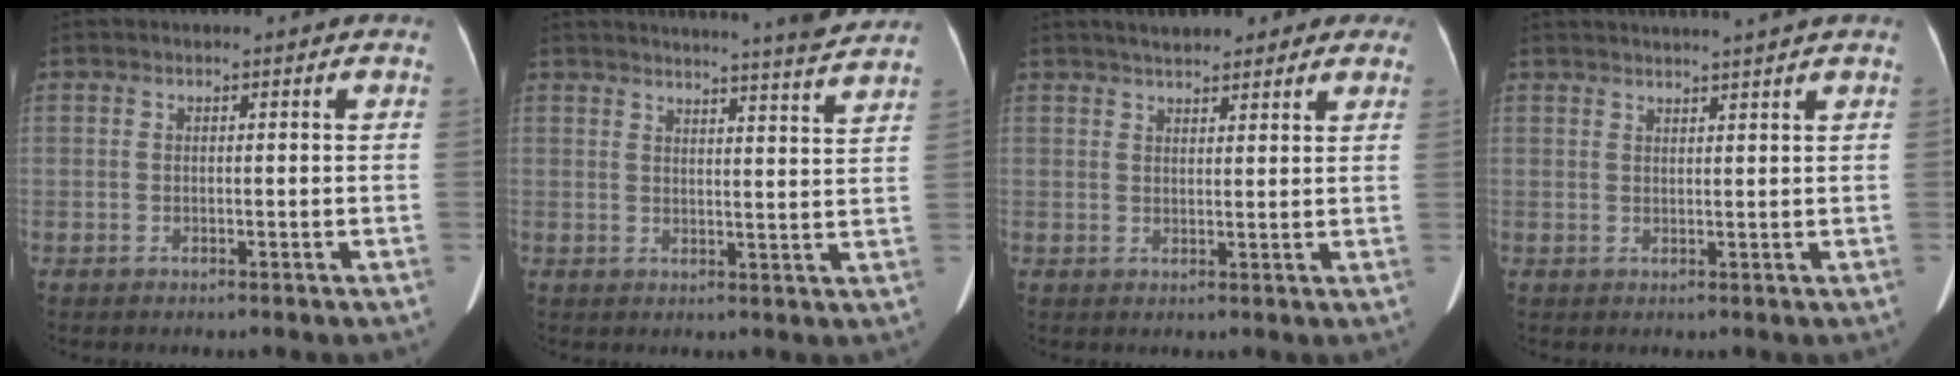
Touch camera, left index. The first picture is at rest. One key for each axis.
{"total": 13.1, "fx": 12.3, "fy": -1.4, "fz": 4.5, "tx": -0.072, "ty": -0.033, "tz": 0.141}
{"total": 8.4, "fx": 6.8, "fy": 2.3, "fz": 4.4, "tx": -0.049, "ty": 0.023, "tz": 0.090}
{"total": 6.8, "fx": 6.0, "fy": -1.4, "fz": 2.8, "tx": -0.032, "ty": 0.017, "tz": 0.072}